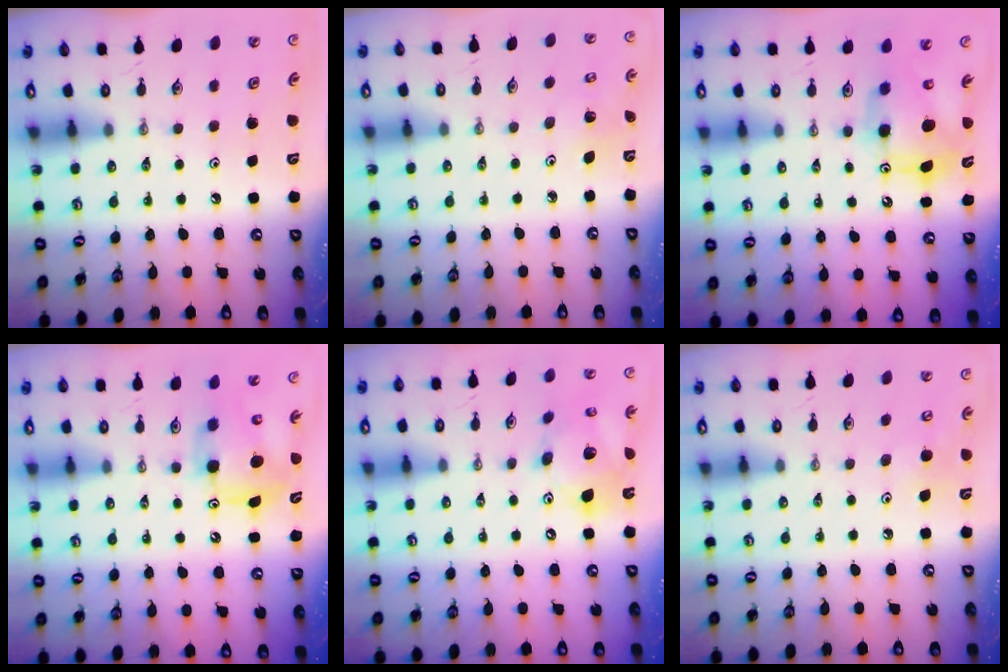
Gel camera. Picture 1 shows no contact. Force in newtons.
{"total": 2.8, "press": 2.8, "slide": 0.2}
{"total": 9.1, "press": 9.1, "slide": 0.7}
{"total": 7.8, "press": 7.7, "slide": 0.4}
{"total": 15.3, "press": 15.1, "slide": 2.5}
{"total": 7.6, "press": 7.4, "slide": 1.9}